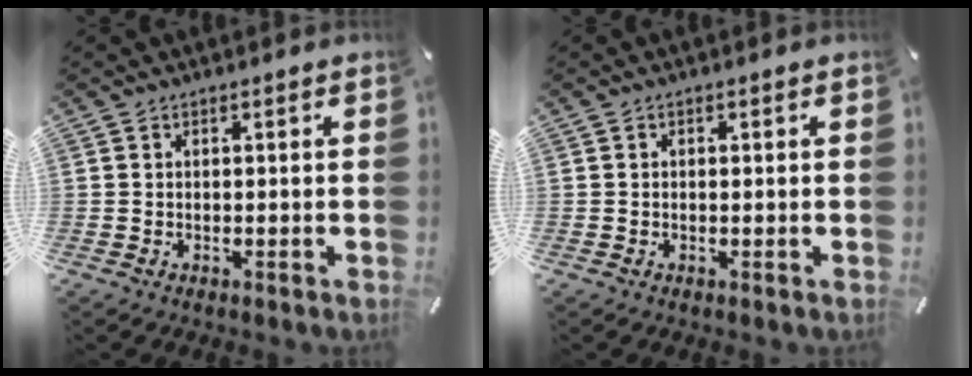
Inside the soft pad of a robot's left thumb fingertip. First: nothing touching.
{"total": 0.6, "force": [-0.1, 0.3, 0.5], "torque": [-0.009, 0.000, -0.002]}